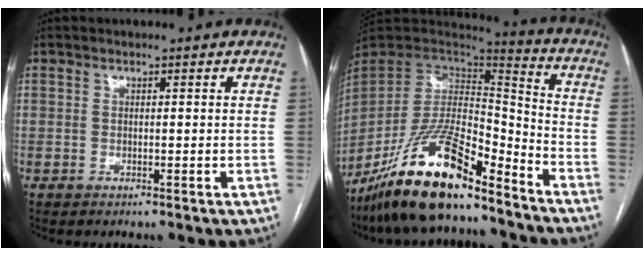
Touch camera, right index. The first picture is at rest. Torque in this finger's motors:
{"motor_torque": [0.85, -1.29, -0.22, -0.21]}